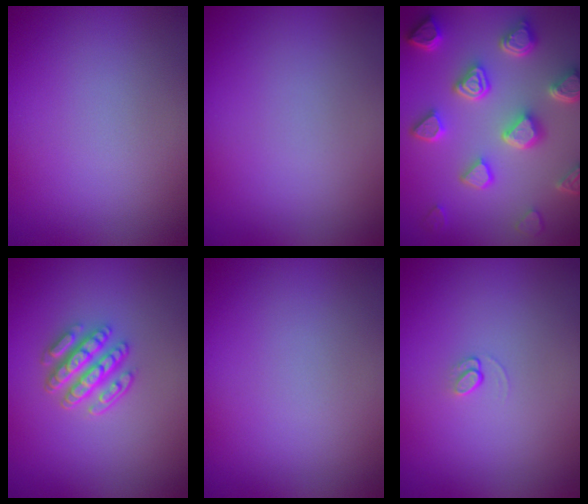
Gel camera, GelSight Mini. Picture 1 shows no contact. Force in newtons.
{"total": 0.0}
{"total": 7.4, "press": 5.9, "slide": 4.5}
{"total": 4.2, "press": 3.4, "slide": 2.5}
{"total": 0.0}
{"total": 0.8, "press": 0.5, "slide": 0.7}